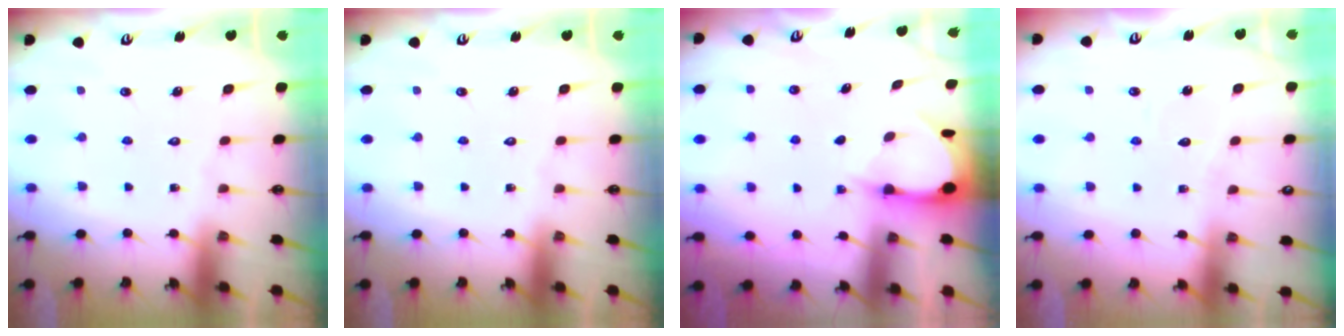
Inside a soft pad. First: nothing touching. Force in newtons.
{"total": 0.0}
{"total": 3.3, "press": 3.3, "slide": 0.4}
{"total": 4.3, "press": 4.2, "slide": 0.5}